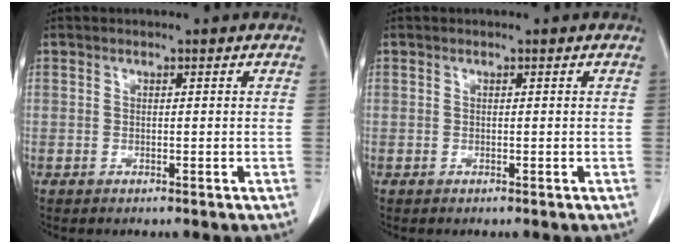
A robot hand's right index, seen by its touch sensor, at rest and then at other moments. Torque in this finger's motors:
{"motor_torque": [0.00, 0.00, 0.00, 0.00]}